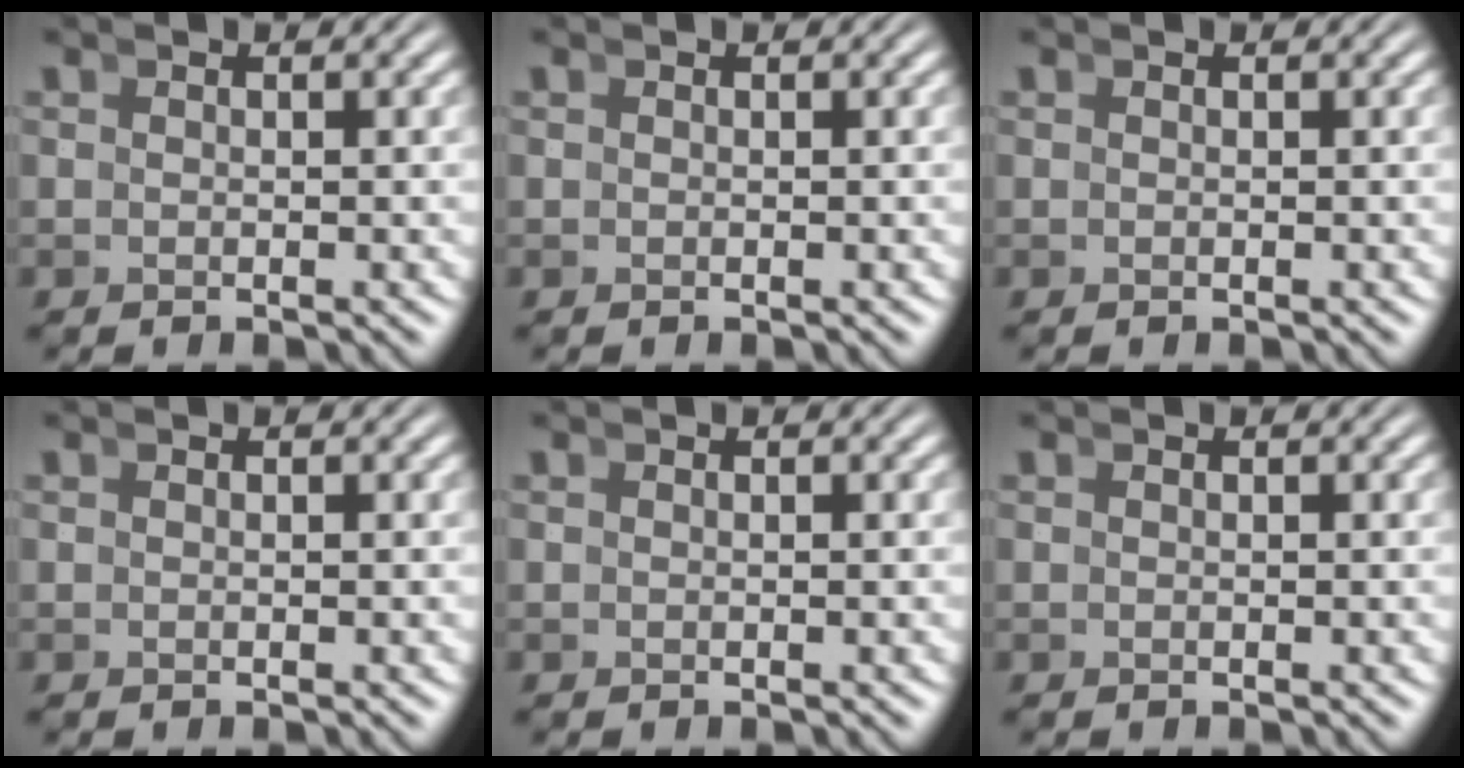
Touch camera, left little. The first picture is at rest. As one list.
[{"total": 0.0}, {"total": 0.0}, {"total": 0.0}, {"total": 0.0}, {"total": 0.0}]